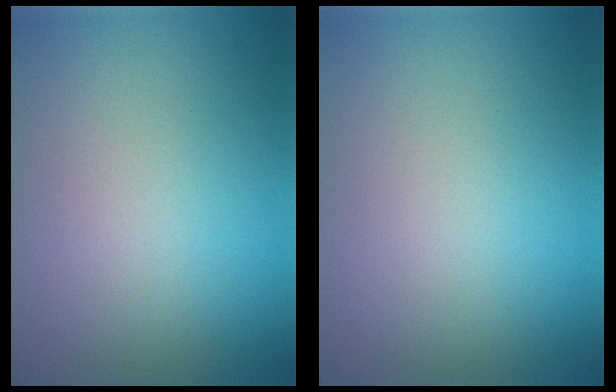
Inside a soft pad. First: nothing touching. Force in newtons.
{"total": 0.0}